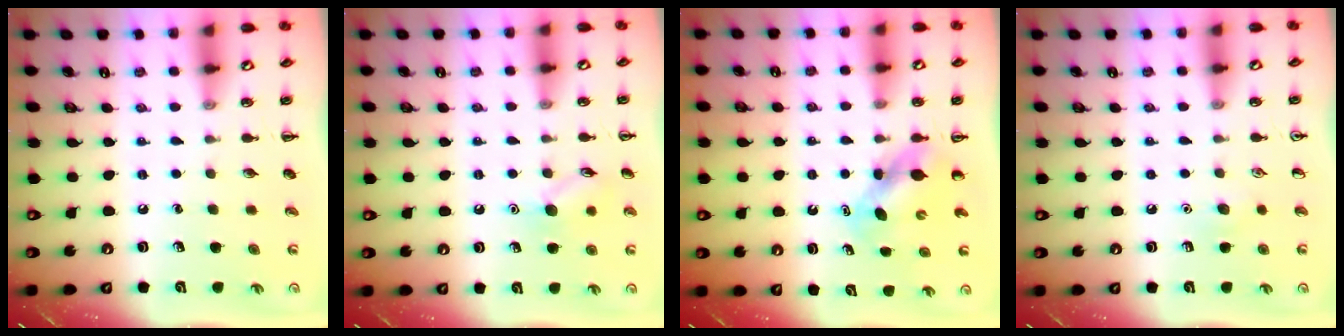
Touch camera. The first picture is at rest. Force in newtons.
{"total": 8.3, "press": 8.3, "slide": 1.1}
{"total": 5.6, "press": 5.6, "slide": 0.8}
{"total": 5.3, "press": 5.0, "slide": 1.6}